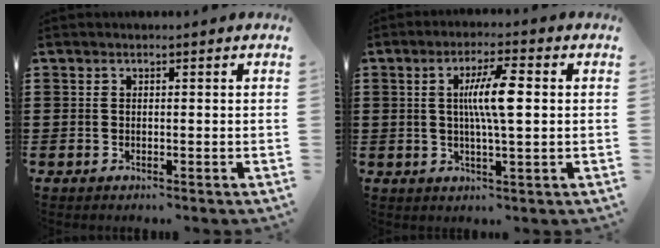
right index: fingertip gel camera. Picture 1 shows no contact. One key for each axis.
{"total": 7.1, "fx": 0.9, "fy": 1.0, "fz": 7.0, "tx": -0.131, "ty": 0.003, "tz": 0.011}